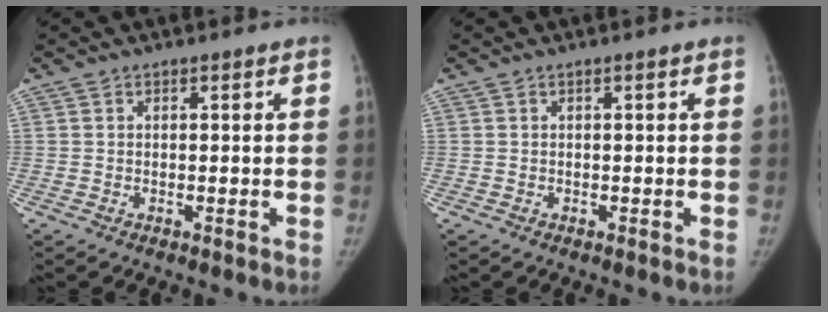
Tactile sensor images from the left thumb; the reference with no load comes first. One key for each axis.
{"total": 0.0}